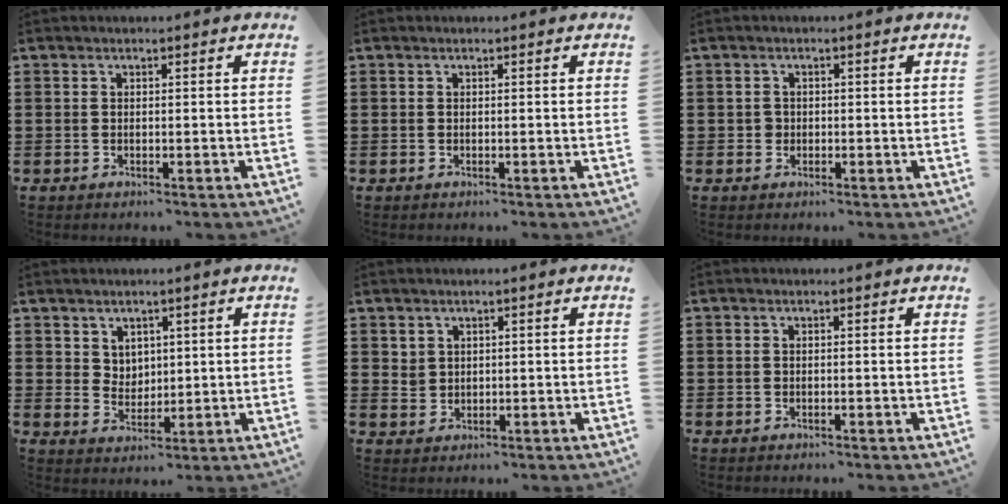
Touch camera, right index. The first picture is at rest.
{"total": 0.0}
{"total": 1.3, "force": [-0.1, 1.2, 0.3], "torque": [-0.007, 0.006, -0.003]}
{"total": 3.7, "force": [2.4, 2.8, 0.5], "torque": [-0.015, 0.005, 0.043]}
{"total": 2.1, "force": [1.4, 1.5, 0.1], "torque": [-0.007, 0.007, 0.029]}
{"total": 0.0}